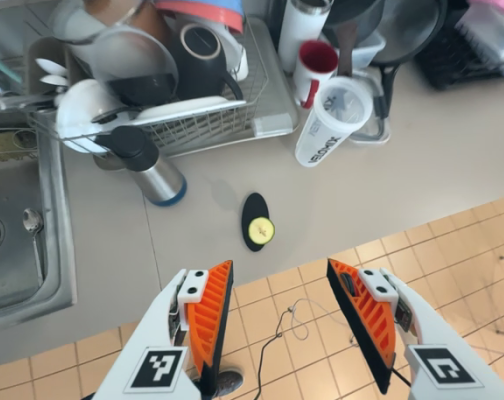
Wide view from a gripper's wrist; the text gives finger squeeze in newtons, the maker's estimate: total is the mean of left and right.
{"total": 0.0}